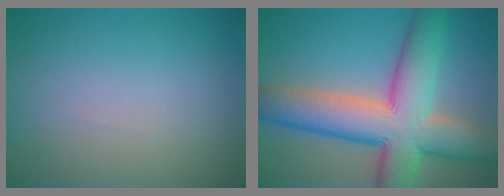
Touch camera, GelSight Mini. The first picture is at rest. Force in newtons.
{"total": 11.8, "press": 11.8, "slide": 0.5}